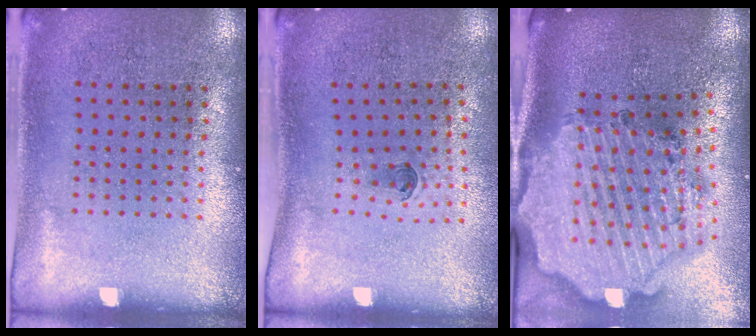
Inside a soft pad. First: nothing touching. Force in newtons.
{"total": 0.5, "press": 0.3, "slide": 0.4}
{"total": 3.5, "press": 3.0, "slide": 1.8}